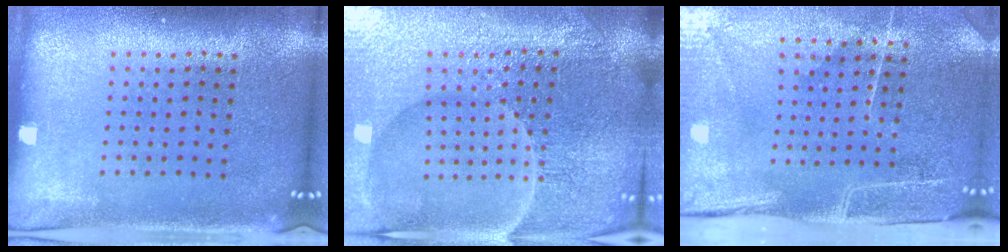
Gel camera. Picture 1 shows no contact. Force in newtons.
{"total": 5.6, "press": 5.3, "slide": 1.9}
{"total": 4.7, "press": 3.8, "slide": 2.8}